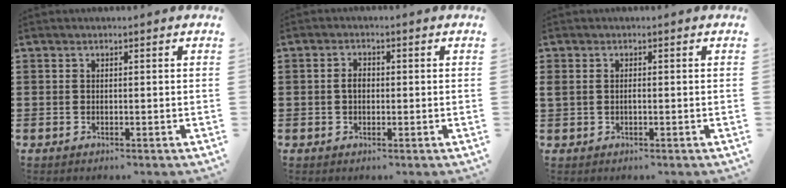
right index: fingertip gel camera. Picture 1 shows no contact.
{"total": 0.6, "force": [-0.2, 0.4, 0.4], "torque": [-0.010, 0.000, -0.003]}
{"total": 0.9, "force": [-0.1, 0.5, 0.7], "torque": [-0.017, 0.001, -0.003]}